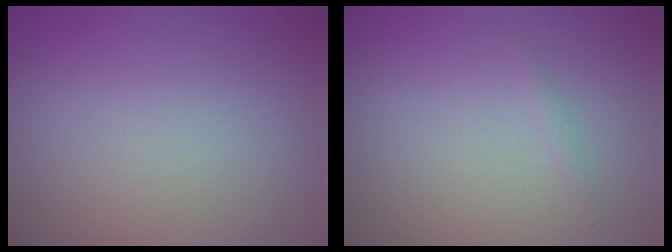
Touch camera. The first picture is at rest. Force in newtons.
{"total": 0.5, "press": 0.5, "slide": 0.1}